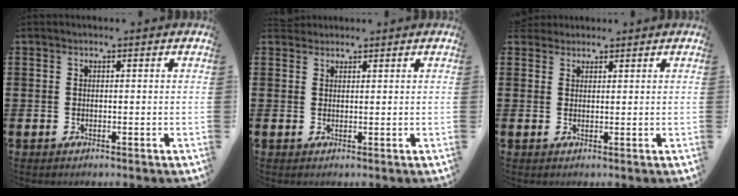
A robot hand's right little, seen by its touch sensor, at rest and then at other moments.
{"total": 1.3, "force": [1.2, 0.4, -0.2], "torque": [0.008, 0.002, 0.022]}
{"total": 1.7, "force": [1.5, 0.7, -0.1], "torque": [0.012, 0.002, 0.027]}